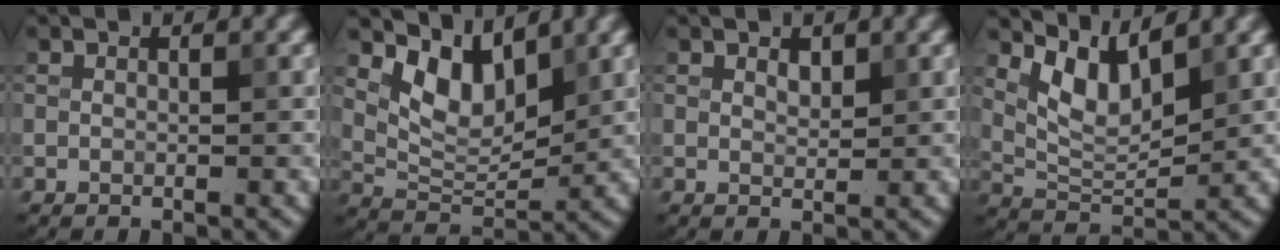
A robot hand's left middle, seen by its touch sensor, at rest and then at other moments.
{"total": 5.2, "force": [2.9, 2.7, 3.4], "torque": [-0.067, -0.013, 0.051]}
{"total": 1.0, "force": [0.7, 0.6, 0.5], "torque": [-0.009, -0.001, 0.014]}
{"total": 4.8, "force": [2.8, 1.9, 3.4], "torque": [-0.073, -0.011, 0.055]}